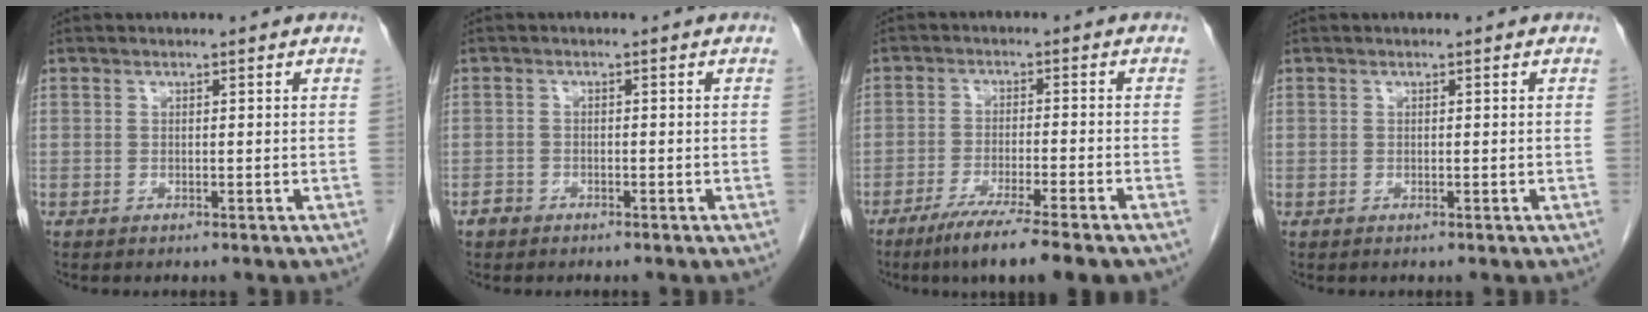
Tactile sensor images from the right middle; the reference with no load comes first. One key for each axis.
{"total": 1.3, "fx": -1.0, "fy": 0.9, "fz": 0.1, "tx": -0.006, "ty": 0.004, "tz": -0.019}
{"total": 10.3, "fx": -7.7, "fy": 0.1, "fz": 6.8, "tx": -0.104, "ty": -0.026, "tz": -0.119}
{"total": 0.0}